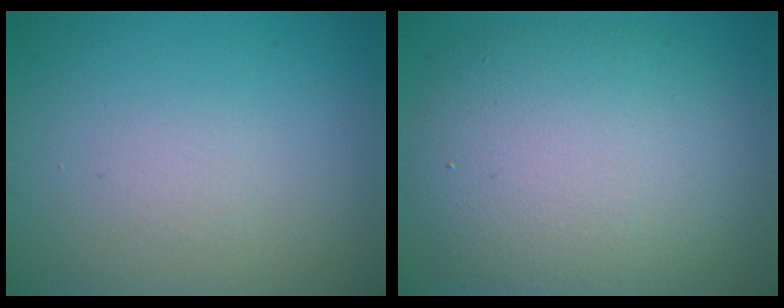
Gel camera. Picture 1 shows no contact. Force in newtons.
{"total": 9.9, "press": 9.9, "slide": 0.4}